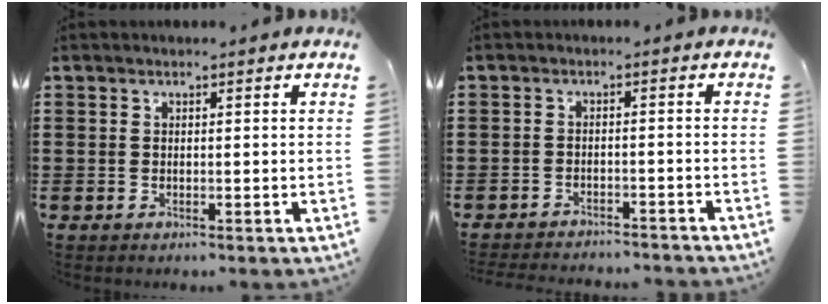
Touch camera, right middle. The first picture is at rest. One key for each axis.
{"total": 2.4, "fx": -2.4, "fy": 0.0, "fz": 0.1, "tx": -0.005, "ty": 0.000, "tz": -0.051}